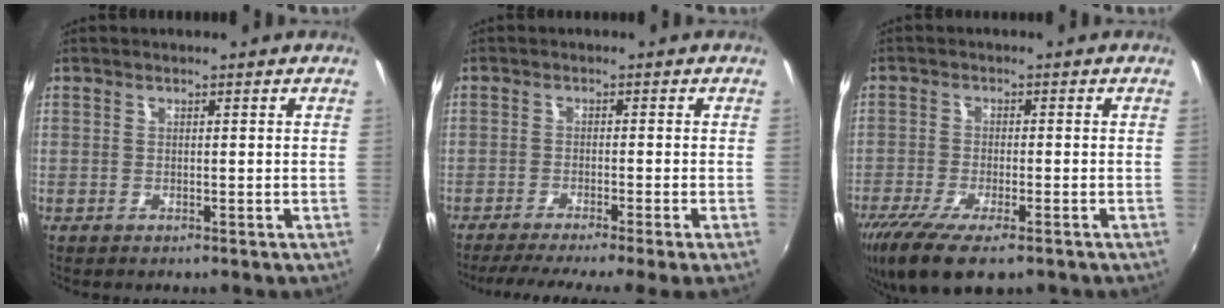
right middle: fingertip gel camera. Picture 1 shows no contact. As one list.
[{"total": 8.6, "force": [-7.2, -1.9, 4.4], "torque": [-0.091, -0.028, -0.112]}, {"total": 12.4, "force": [-8.5, 3.7, 8.3], "torque": [-0.182, -0.047, -0.148]}]